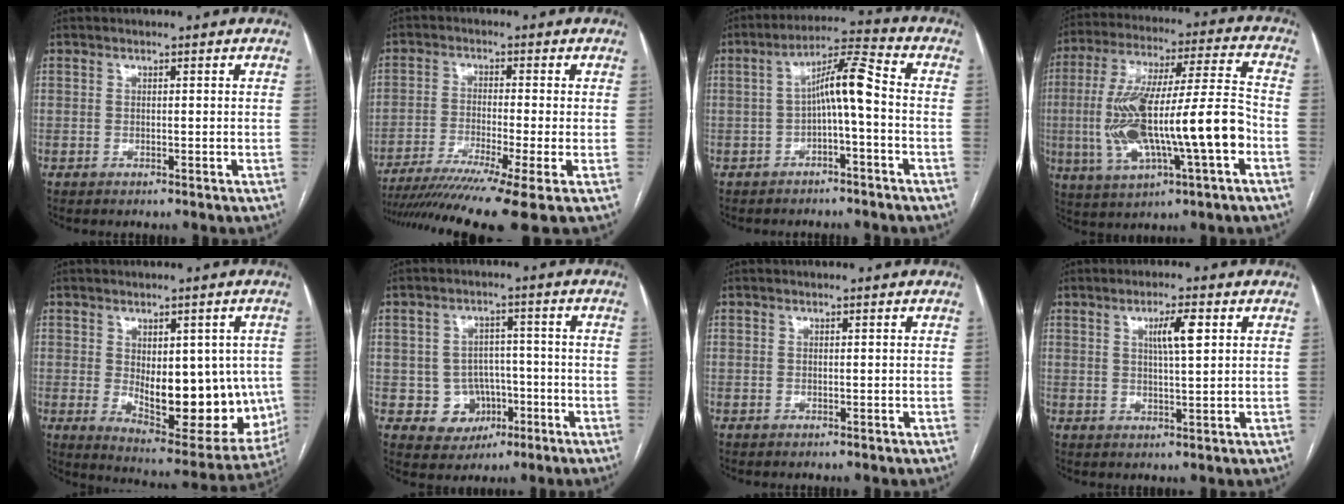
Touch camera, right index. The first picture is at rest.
{"total": 14.6, "force": [-11.0, -1.6, 9.5], "torque": [-0.148, -0.036, -0.176]}
{"total": 7.2, "force": [-1.1, 0.5, 7.1], "torque": [-0.123, 0.030, -0.020]}
{"total": 20.3, "force": [-4.2, 2.8, 19.7], "torque": [-0.382, 0.013, -0.062]}
{"total": 16.9, "force": [-1.0, 7.8, 14.9], "torque": [-0.197, -0.010, 0.011]}
{"total": 6.3, "force": [-1.9, 5.9, 1.3], "torque": [-0.012, 0.016, -0.017]}
{"total": 0.0}
{"total": 4.7, "force": [1.7, 0.4, 4.3], "torque": [-0.075, 0.002, 0.028]}